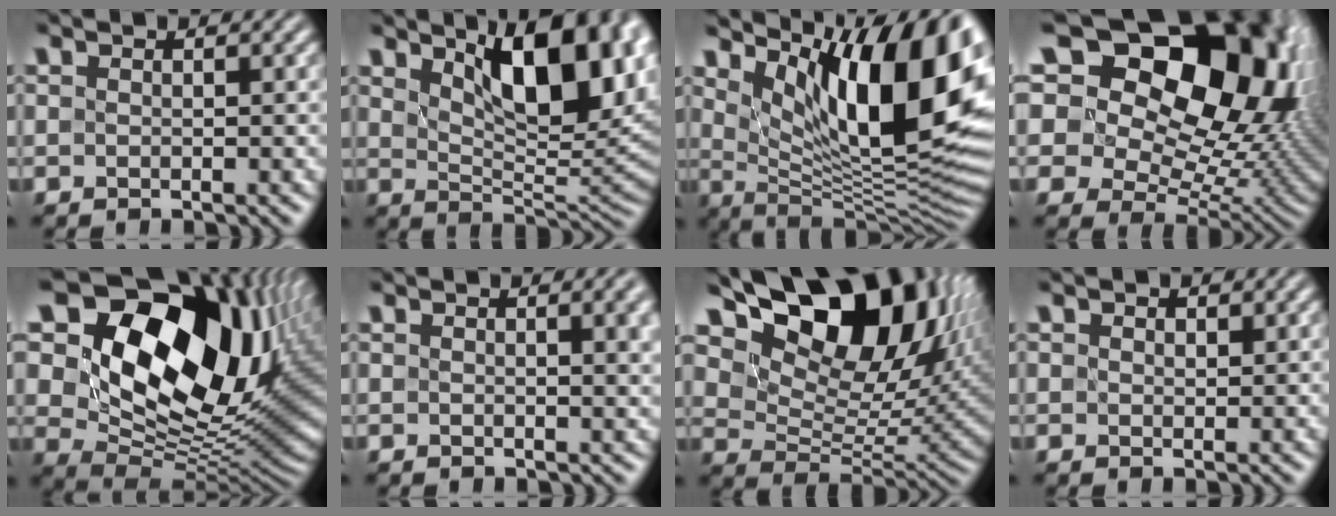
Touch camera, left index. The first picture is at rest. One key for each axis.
{"total": 11.1, "fx": 4.6, "fy": 4.5, "fz": 9.0, "tx": -0.125, "ty": 0.007, "tz": 0.068}
{"total": 15.2, "fx": 6.4, "fy": 5.6, "fz": 12.6, "tx": -0.168, "ty": -0.006, "tz": 0.110}
{"total": 23.1, "fx": 11.3, "fy": 14.6, "fz": 13.8, "tx": -0.250, "ty": 0.082, "tz": 0.195}
{"total": 19.9, "fx": 8.3, "fy": 12.7, "fz": 12.8, "tx": -0.218, "ty": 0.025, "tz": 0.150}
{"total": 4.3, "fx": 1.2, "fy": 1.5, "fz": 3.8, "tx": -0.028, "ty": 0.011, "tz": 0.013}
{"total": 15.6, "fx": 8.4, "fy": 8.6, "fz": 10.0, "tx": -0.169, "ty": 0.015, "tz": 0.149}
{"total": 1.0, "fx": 0.6, "fy": 0.7, "fz": 0.4, "tx": -0.007, "ty": -0.002, "tz": 0.009}